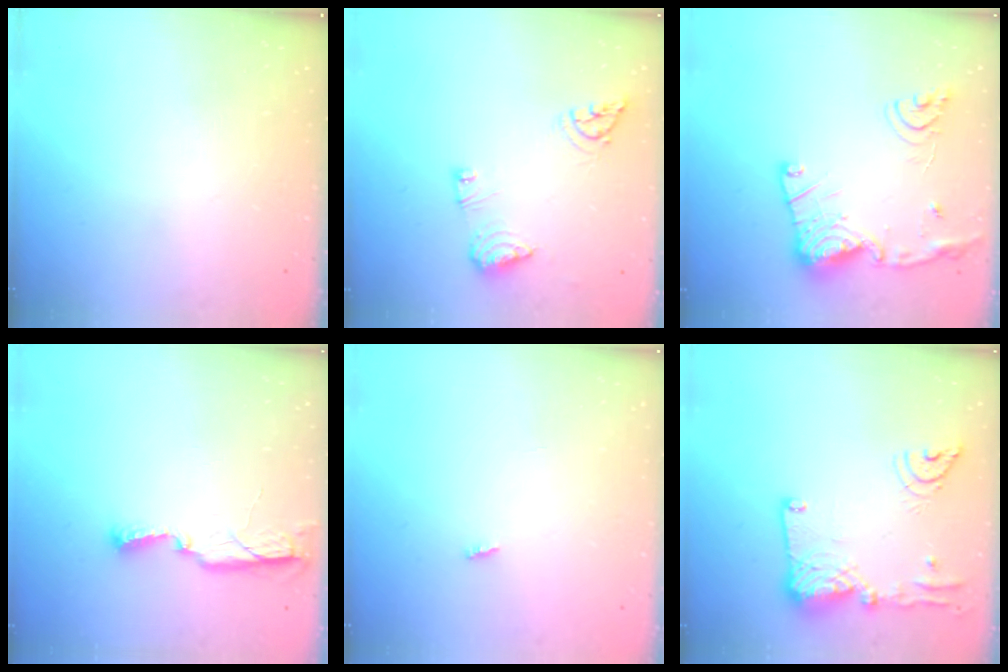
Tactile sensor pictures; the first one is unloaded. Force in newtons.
{"total": 9.7, "press": 9.6, "slide": 1.1}
{"total": 16.3, "press": 16.2, "slide": 1.5}
{"total": 6.6, "press": 6.5, "slide": 1.1}
{"total": 1.9, "press": 1.9, "slide": 0.2}
{"total": 17.2, "press": 17.1, "slide": 2.2}